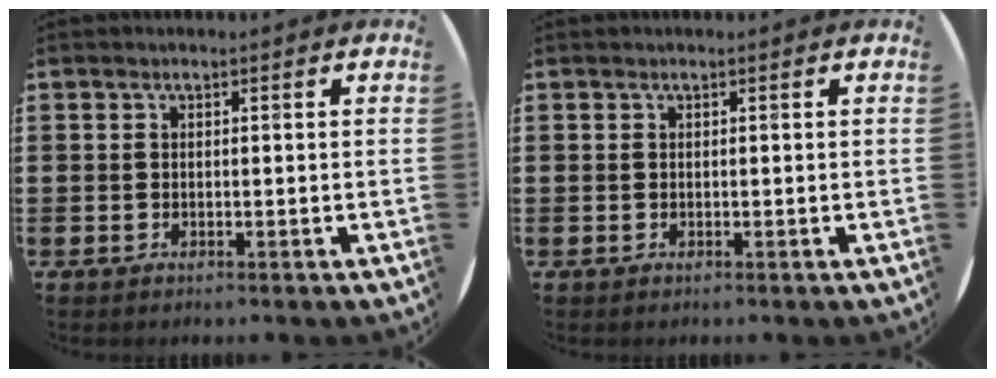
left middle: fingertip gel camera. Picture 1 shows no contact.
{"total": 0.0}